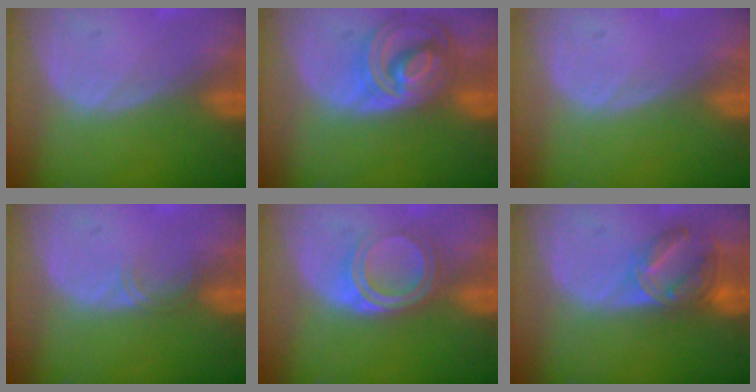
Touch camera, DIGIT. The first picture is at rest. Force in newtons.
{"total": 8.8, "press": 7.6, "slide": 4.4}
{"total": 0.0}
{"total": 1.4, "press": 1.1, "slide": 0.9}
{"total": 5.2, "press": 4.5, "slide": 2.7}
{"total": 7.3, "press": 6.2, "slide": 3.7}